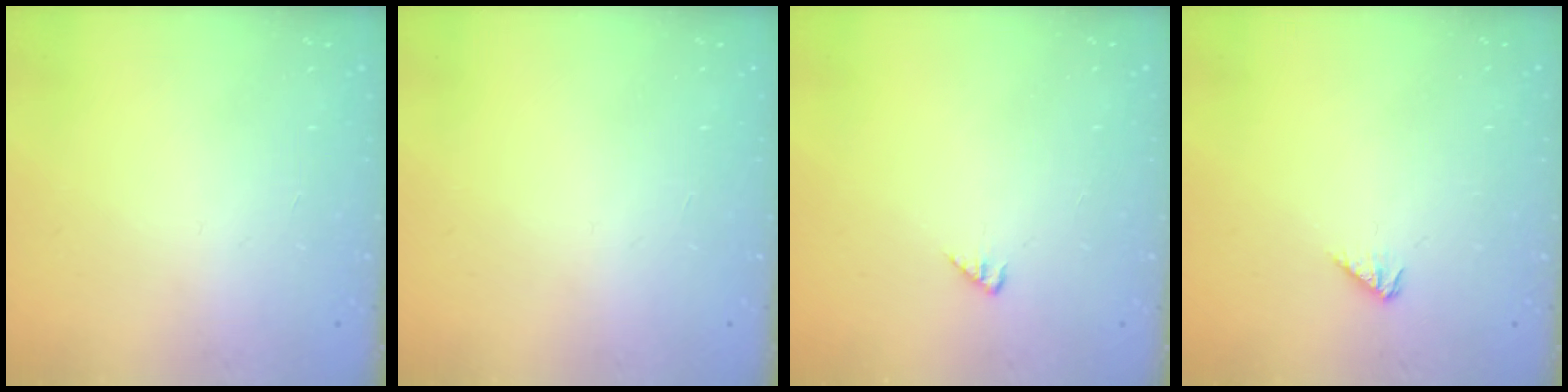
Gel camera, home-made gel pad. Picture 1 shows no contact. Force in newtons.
{"total": 0.0}
{"total": 2.2, "press": 2.2, "slide": 0.2}
{"total": 2.7, "press": 2.6, "slide": 0.4}